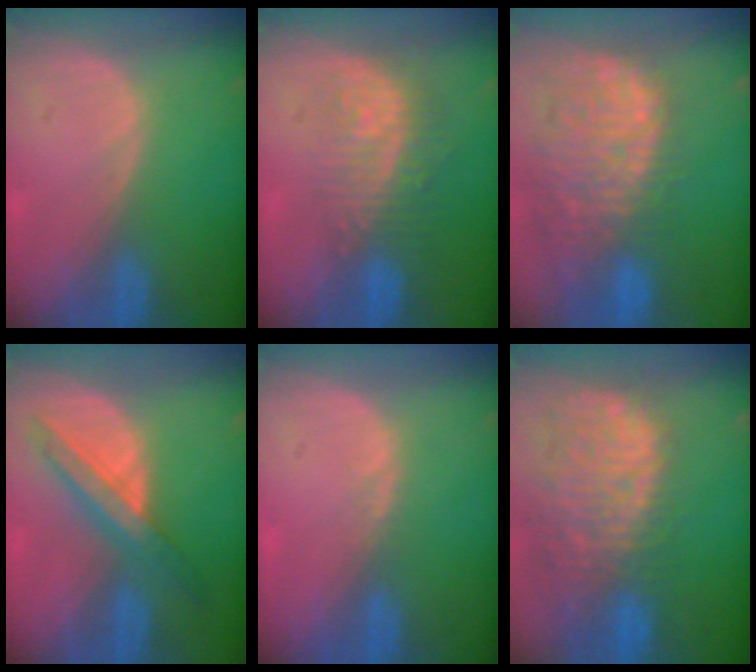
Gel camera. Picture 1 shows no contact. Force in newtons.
{"total": 9.3, "press": 8.1, "slide": 4.5}
{"total": 13.5, "press": 11.4, "slide": 7.3}
{"total": 6.4, "press": 6.4, "slide": 0.7}
{"total": 0.8, "press": 0.8, "slide": 0.3}
{"total": 14.1, "press": 11.6, "slide": 8.1}